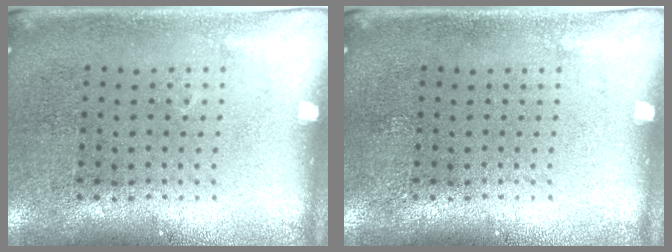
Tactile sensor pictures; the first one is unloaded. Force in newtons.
{"total": 0.0}